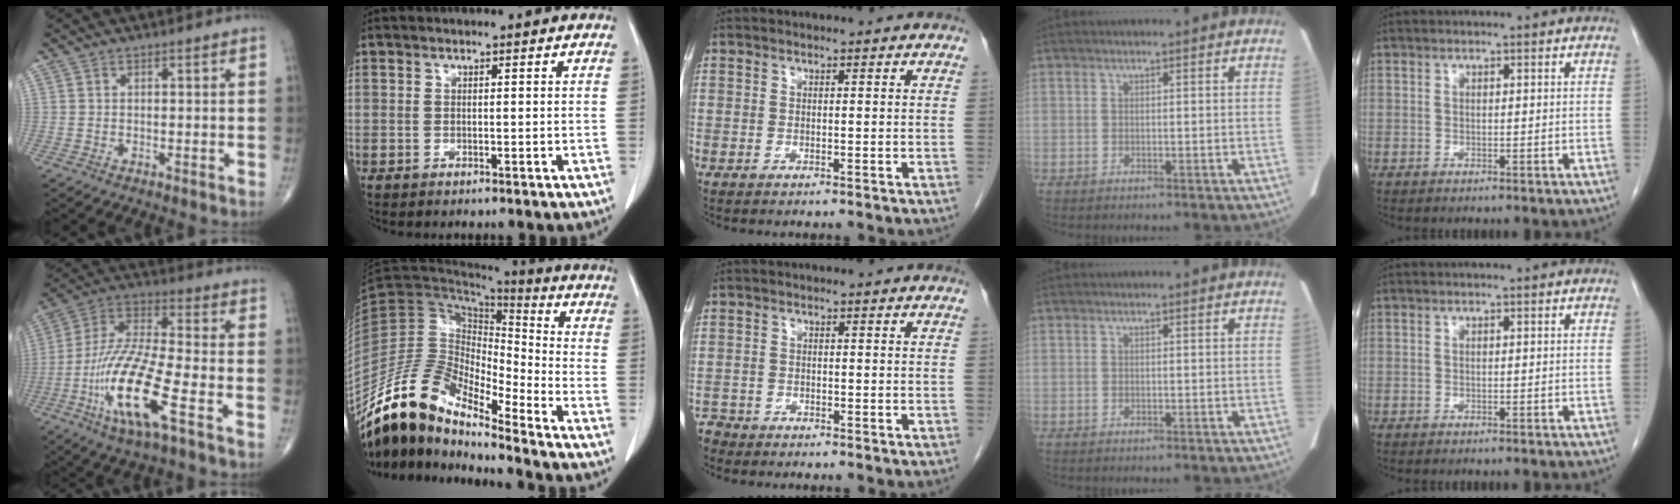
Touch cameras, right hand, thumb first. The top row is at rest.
{"thumb": {"total": 18.3, "force": [-7.2, 4.1, 16.3], "torque": [-0.347, 0.023, -0.133]}, "index": {"total": 13.5, "force": [-11.7, 3.2, 6.0], "torque": [-0.119, 0.041, -0.223]}, "middle": {"total": 1.5, "force": [-1.4, 0.4, -0.4], "torque": [0.005, -0.002, -0.029]}}